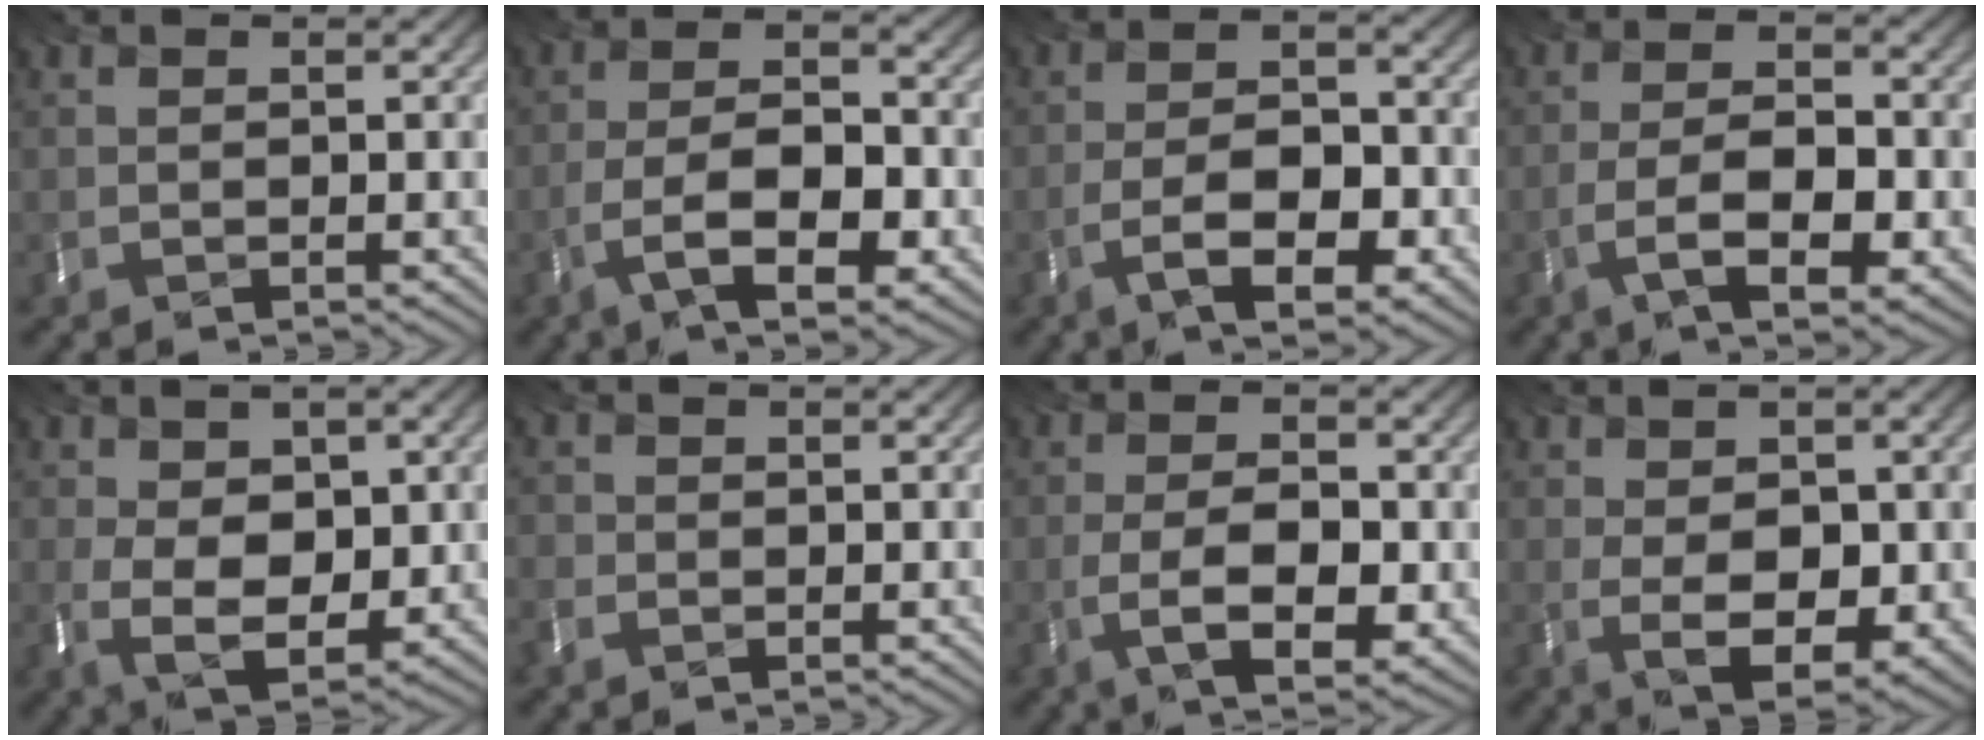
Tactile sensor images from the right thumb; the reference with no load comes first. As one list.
[{"total": 8.2, "force": [-4.5, 3.0, 6.2], "torque": [-0.109, -0.008, -0.091]}, {"total": 7.4, "force": [-4.3, 2.9, 5.3], "torque": [-0.087, -0.009, -0.087]}, {"total": 6.4, "force": [-3.6, 2.2, 4.9], "torque": [-0.084, -0.009, -0.072]}, {"total": 7.4, "force": [-0.1, 4.8, 5.6], "torque": [-0.120, -0.020, -0.008]}, {"total": 2.2, "force": [-1.4, 1.6, 0.5], "torque": [-0.022, -0.009, -0.039]}, {"total": 6.0, "force": [-2.7, 2.4, 4.9], "torque": [-0.079, -0.014, -0.054]}, {"total": 5.1, "force": [-0.6, 3.0, 4.2], "torque": [-0.076, -0.017, -0.015]}]